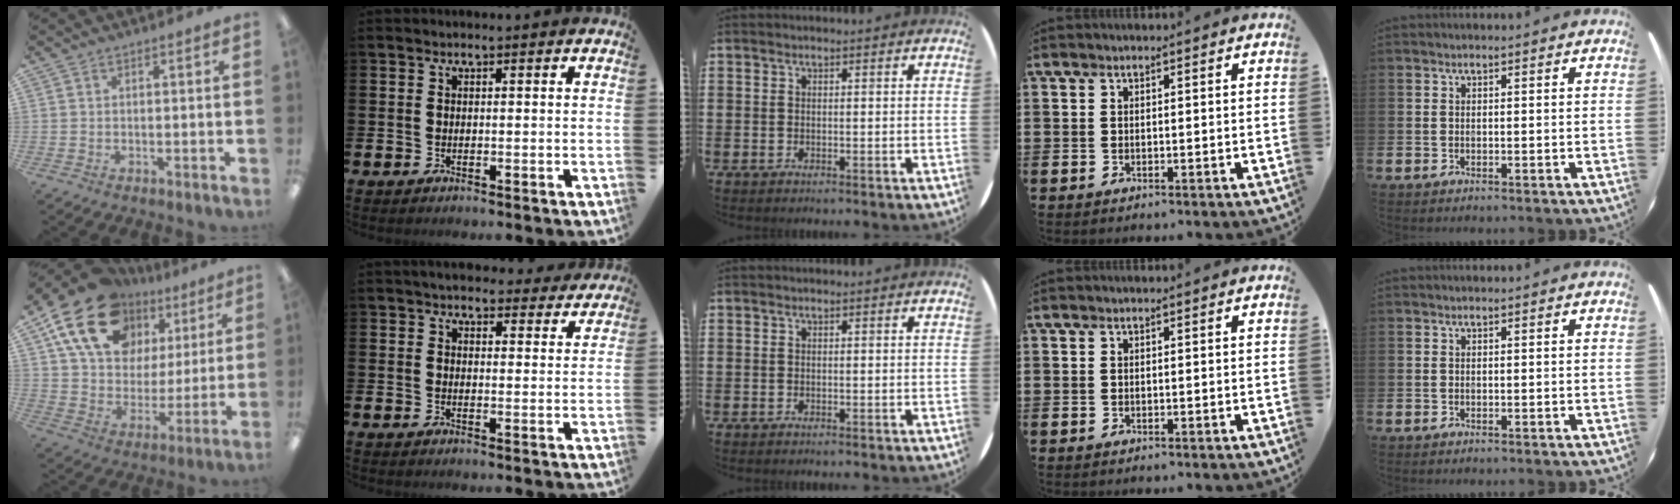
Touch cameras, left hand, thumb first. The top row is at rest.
{"thumb": {"total": 19.9, "force": [11.5, 13.4, 9.2], "torque": [-0.174, -0.045, 0.213]}, "index": {"total": 4.5, "force": [4.2, 1.4, 0.8], "torque": [-0.020, -0.022, 0.076]}}